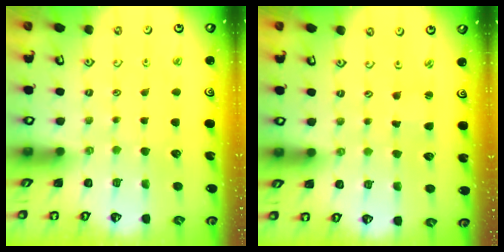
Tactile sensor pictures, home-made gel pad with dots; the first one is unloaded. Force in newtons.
{"total": 1.0, "press": 1.0, "slide": 0.1}